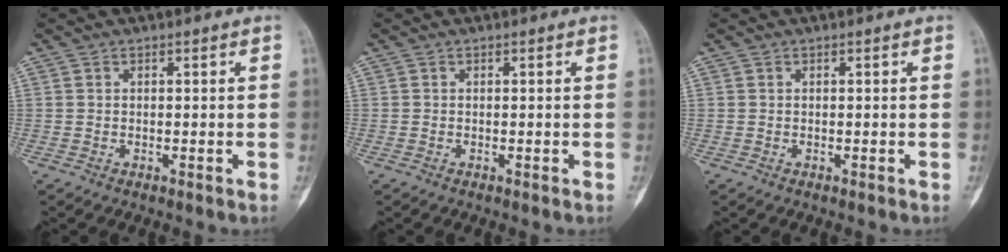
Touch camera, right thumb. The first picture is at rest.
{"total": 0.0}
{"total": 0.0}